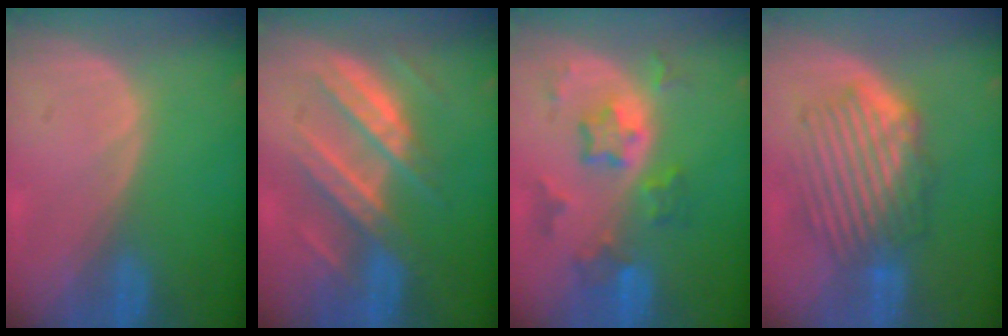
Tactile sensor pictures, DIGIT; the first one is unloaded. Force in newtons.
{"total": 8.3, "press": 8.3, "slide": 0.3}
{"total": 7.2, "press": 6.5, "slide": 3.1}
{"total": 8.4, "press": 7.8, "slide": 3.1}